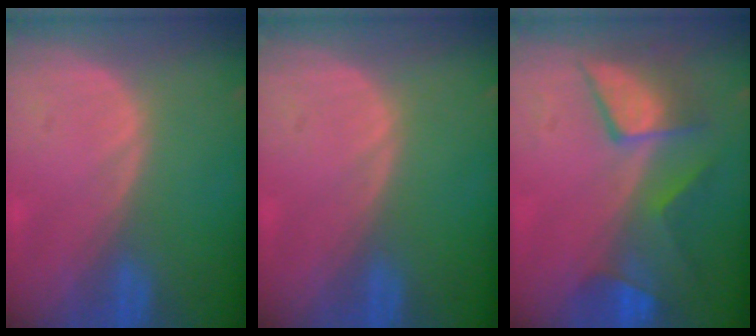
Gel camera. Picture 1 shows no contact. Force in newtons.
{"total": 0.0}
{"total": 7.8, "press": 7.6, "slide": 1.5}